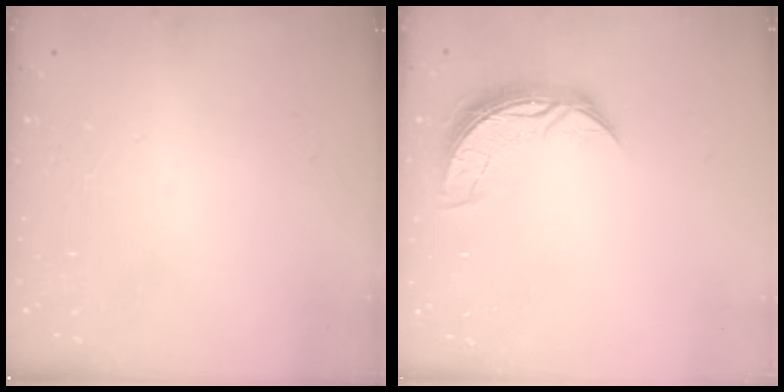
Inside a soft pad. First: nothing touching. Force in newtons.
{"total": 7.5, "press": 7.5, "slide": 0.4}